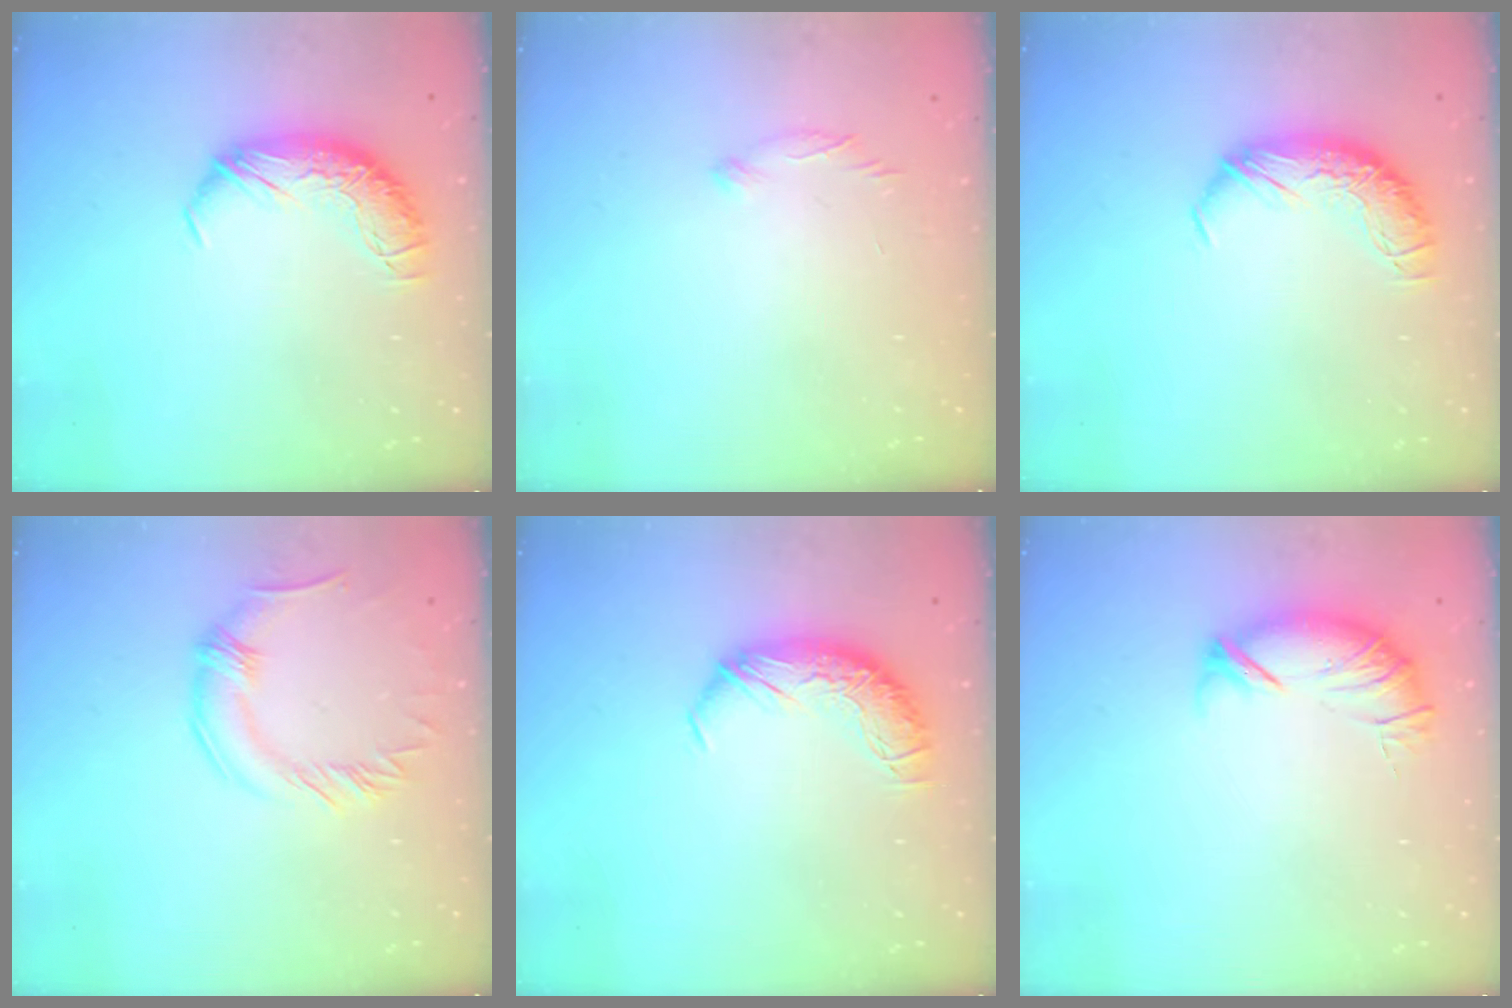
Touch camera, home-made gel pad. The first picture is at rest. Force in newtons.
{"total": 6.2, "press": 6.1, "slide": 1.0}
{"total": 0.0}
{"total": 0.0}
{"total": 0.0}
{"total": 4.3, "press": 4.1, "slide": 1.4}